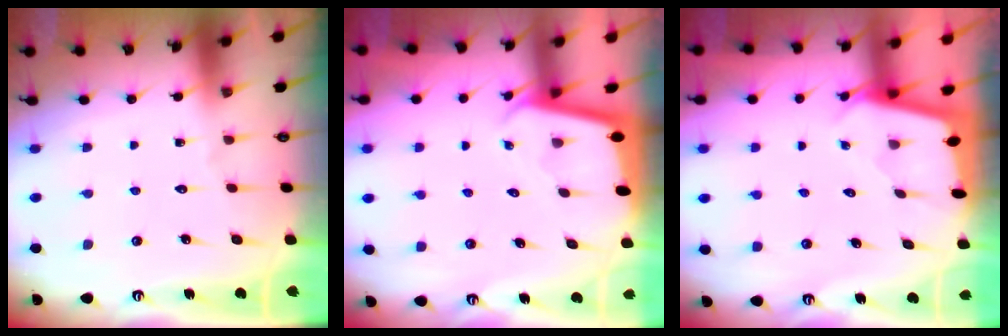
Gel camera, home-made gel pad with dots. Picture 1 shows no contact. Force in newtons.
{"total": 1.7, "press": 1.7, "slide": 0.0}
{"total": 1.6, "press": 1.6, "slide": 0.2}